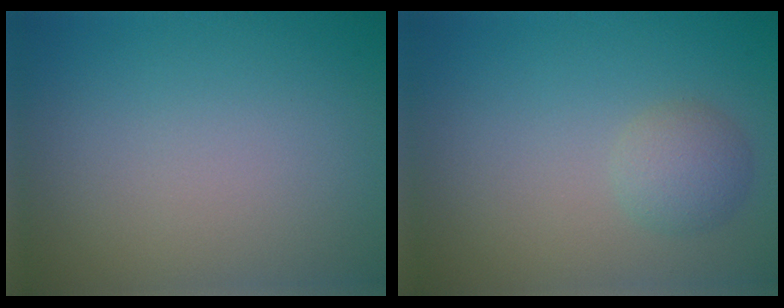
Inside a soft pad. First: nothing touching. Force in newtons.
{"total": 2.2, "press": 2.2, "slide": 0.1}